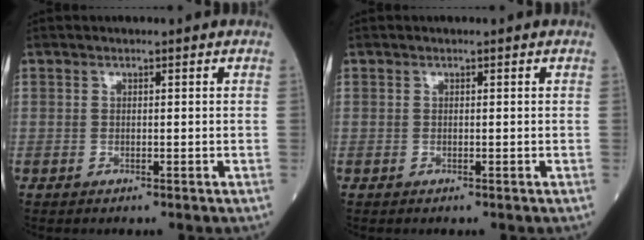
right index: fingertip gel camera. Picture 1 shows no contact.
{"total": 0.0}